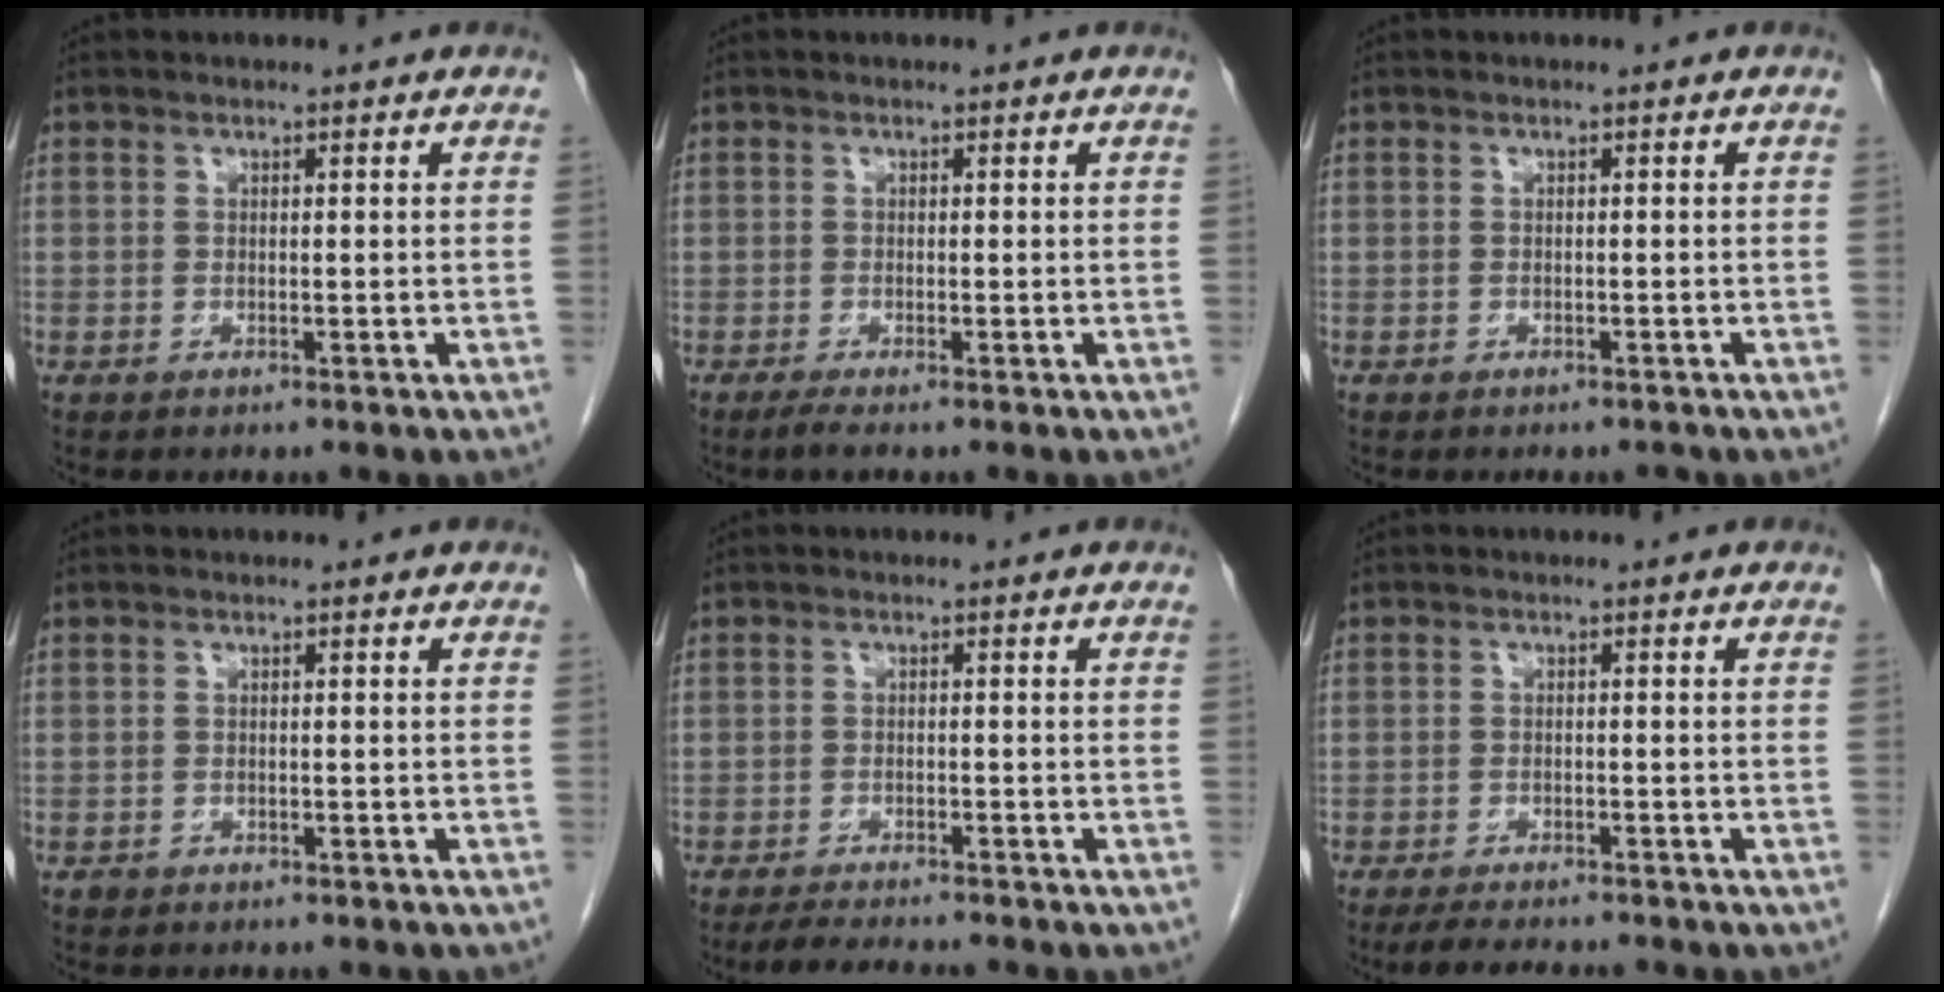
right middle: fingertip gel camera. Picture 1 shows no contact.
{"total": 1.2, "force": [-0.9, -0.1, 0.8], "torque": [-0.024, -0.006, -0.021]}
{"total": 0.9, "force": [-0.8, 0.4, 0.1], "torque": [-0.003, 0.001, -0.013]}
{"total": 1.0, "force": [-0.8, 0.7, 0.0], "torque": [-0.004, 0.003, -0.011]}
{"total": 5.0, "force": [-4.6, 0.3, 1.9], "torque": [-0.032, -0.016, -0.075]}
{"total": 6.3, "force": [-5.6, 1.1, 2.6], "torque": [-0.039, -0.013, -0.087]}